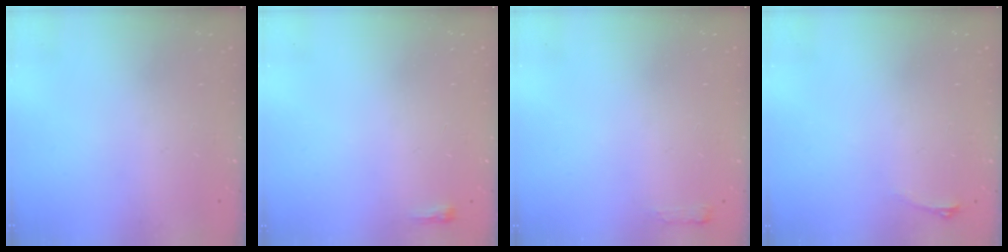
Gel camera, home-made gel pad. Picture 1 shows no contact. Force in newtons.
{"total": 2.3, "press": 2.2, "slide": 0.7}
{"total": 2.7, "press": 2.6, "slide": 0.5}
{"total": 2.9, "press": 2.6, "slide": 1.5}